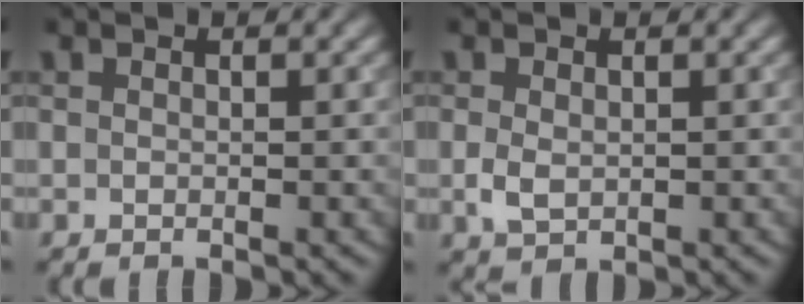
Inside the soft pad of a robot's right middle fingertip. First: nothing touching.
{"total": 1.8, "force": [-0.1, 1.3, 1.3], "torque": [-0.030, -0.003, 0.002]}